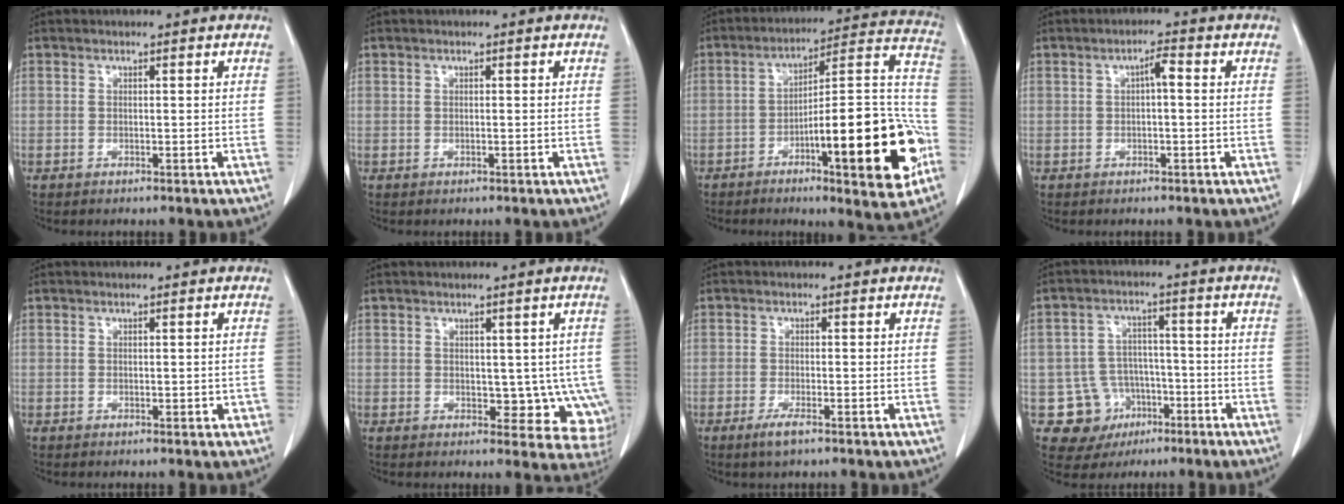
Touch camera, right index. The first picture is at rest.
{"total": 0.0}
{"total": 22.6, "force": [-7.7, 3.7, 21.0], "torque": [-0.245, 0.021, -0.103]}
{"total": 2.4, "force": [0.2, 0.5, 2.3], "torque": [-0.038, 0.006, 0.004]}
{"total": 1.0, "force": [-0.2, 0.6, 0.8], "torque": [-0.007, 0.003, 0.000]}
{"total": 7.2, "force": [-0.3, 4.7, 5.5], "torque": [-0.037, 0.003, 0.007]}
{"total": 2.4, "force": [-1.6, 0.3, 1.8], "torque": [-0.039, -0.004, -0.029]}
{"total": 8.7, "force": [-3.4, 7.9, 1.2], "torque": [-0.020, 0.015, -0.040]}